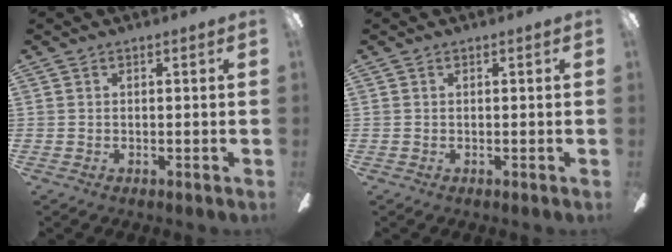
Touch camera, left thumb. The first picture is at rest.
{"total": 0.0}